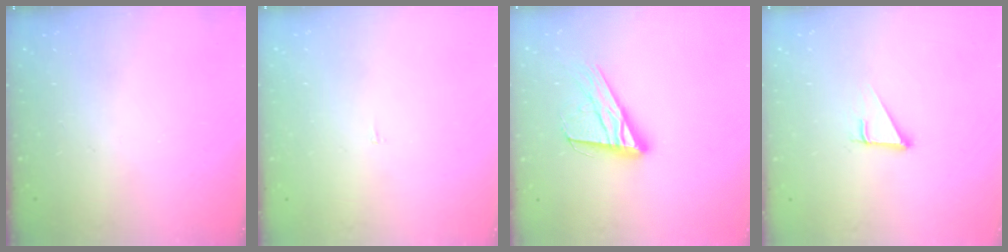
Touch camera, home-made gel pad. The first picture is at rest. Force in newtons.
{"total": 2.3, "press": 2.3, "slide": 0.2}
{"total": 16.7, "press": 16.6, "slide": 1.6}
{"total": 2.8, "press": 2.8, "slide": 0.0}